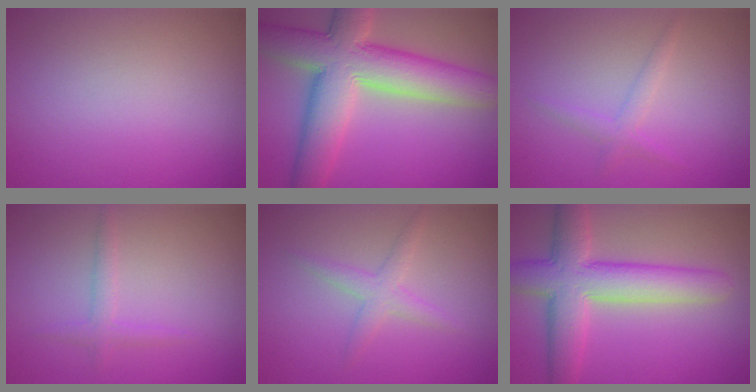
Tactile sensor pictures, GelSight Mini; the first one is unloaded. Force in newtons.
{"total": 10.9, "press": 10.9, "slide": 0.8}
{"total": 1.5, "press": 1.5, "slide": 0.1}
{"total": 1.5, "press": 1.5, "slide": 0.0}
{"total": 2.1, "press": 2.1, "slide": 0.0}
{"total": 7.8, "press": 7.8, "slide": 0.5}